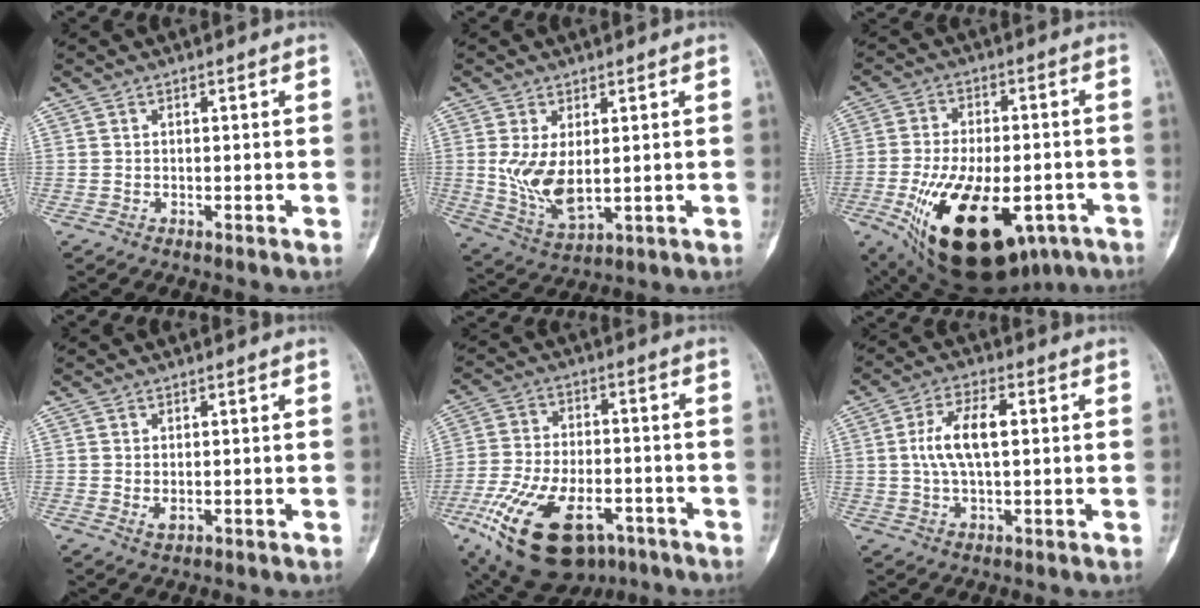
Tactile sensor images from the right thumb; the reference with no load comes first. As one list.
[{"total": 7.0, "force": [0.5, 3.6, 6.0], "torque": [-0.113, -0.014, 0.022]}, {"total": 24.5, "force": [-9.9, 12.6, 18.5], "torque": [-0.304, 0.001, -0.134]}, {"total": 1.4, "force": [0.0, 0.8, 1.1], "torque": [-0.017, -0.003, 0.004]}, {"total": 21.6, "force": [-10.4, 11.4, 15.1], "torque": [-0.305, 0.014, -0.168]}, {"total": 8.6, "force": [1.1, 3.8, 7.6], "torque": [-0.153, 0.012, 0.018]}]